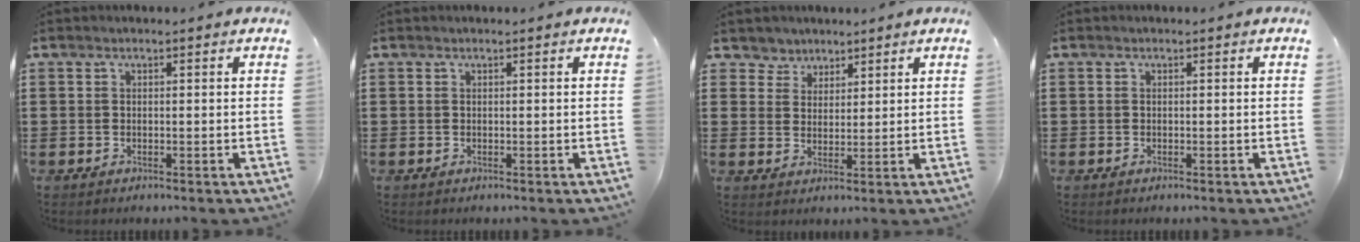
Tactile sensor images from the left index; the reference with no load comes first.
{"total": 0.0}
{"total": 3.8, "force": [2.9, 2.3, -0.5], "torque": [-0.011, 0.000, 0.054]}
{"total": 0.0}